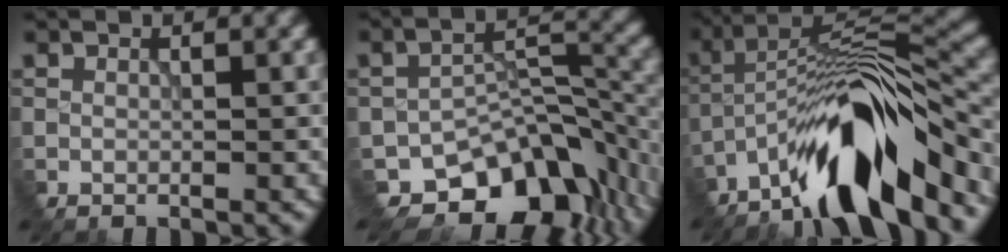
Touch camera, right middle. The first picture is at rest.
{"total": 10.9, "force": [-7.6, 5.7, 5.4], "torque": [-0.069, -0.011, -0.119]}
{"total": 12.1, "force": [-7.8, 2.7, 8.8], "torque": [-0.143, 0.014, -0.145]}